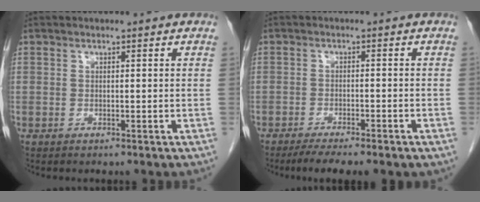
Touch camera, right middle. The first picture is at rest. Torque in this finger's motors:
{"motor_torque": [1.08, -1.05, 0.09, 0.04]}